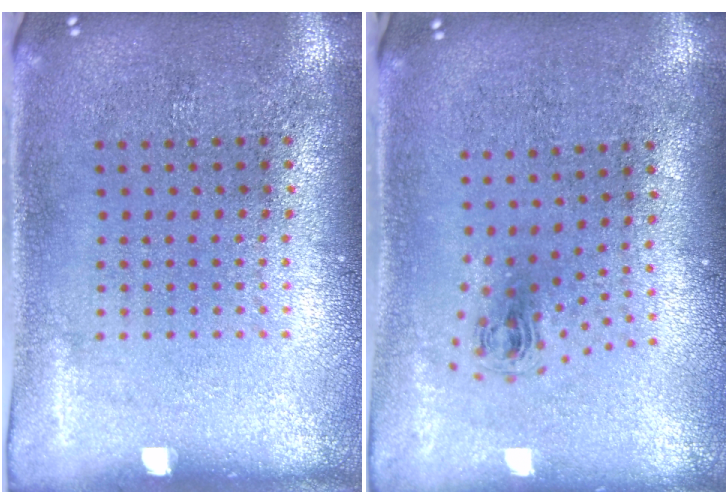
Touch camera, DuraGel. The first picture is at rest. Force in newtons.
{"total": 0.8, "press": 0.4, "slide": 0.7}